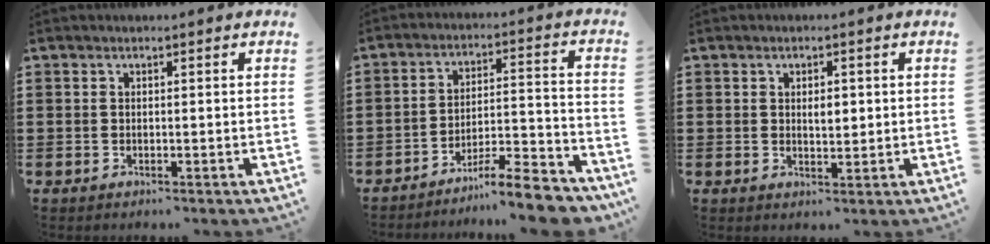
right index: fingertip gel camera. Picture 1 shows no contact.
{"total": 9.0, "force": [-8.1, 0.8, 4.0], "torque": [-0.050, 0.019, -0.153]}
{"total": 2.2, "force": [0.4, 1.1, 1.9], "torque": [-0.031, 0.003, 0.004]}